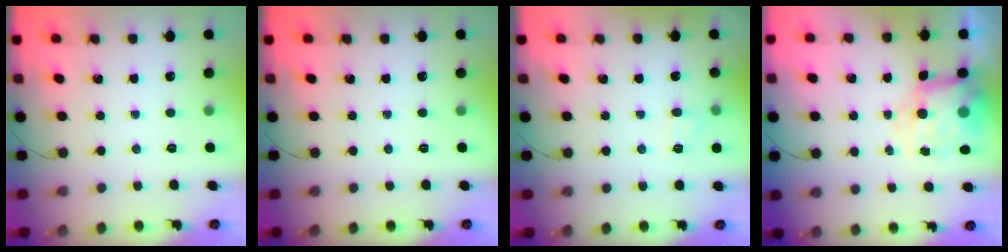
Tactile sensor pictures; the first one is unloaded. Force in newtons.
{"total": 0.0}
{"total": 6.3, "press": 6.1, "slide": 1.5}
{"total": 8.0, "press": 7.8, "slide": 2.0}